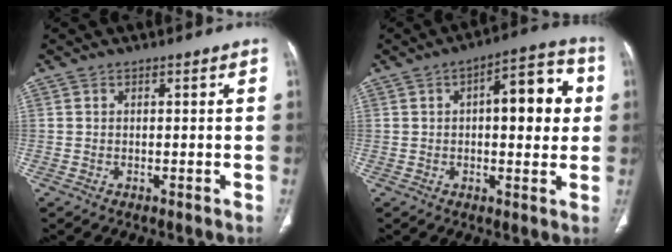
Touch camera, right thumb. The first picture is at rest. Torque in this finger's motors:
{"motor_torque": [-0.58, 1.00, 0.62, 0.66, 0.02]}